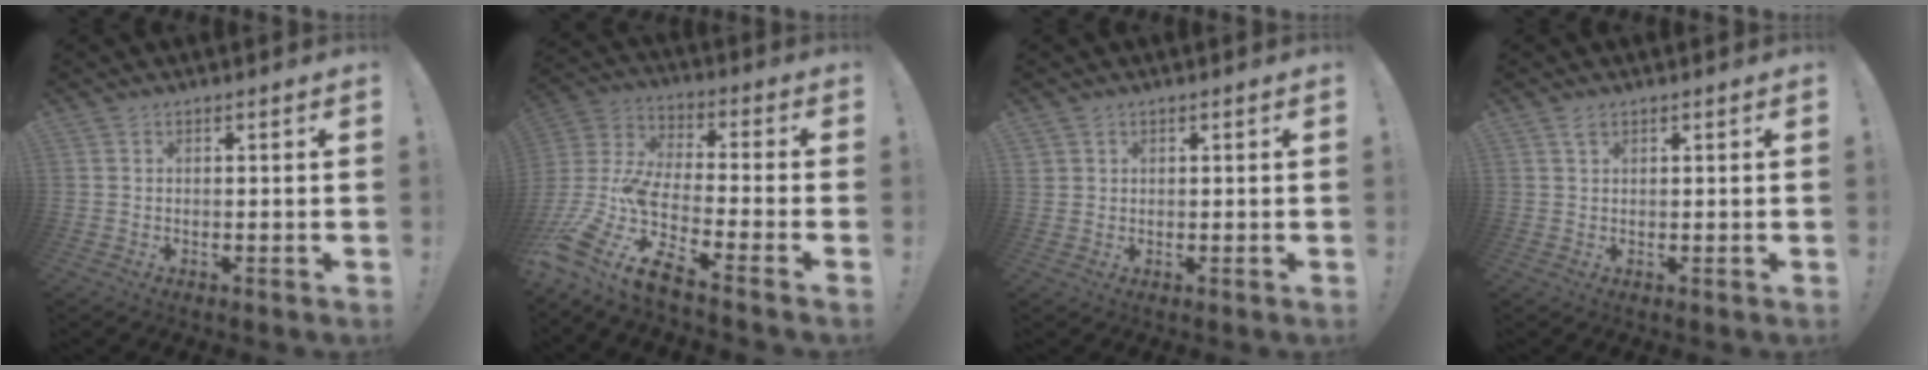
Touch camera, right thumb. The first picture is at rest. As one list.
[{"total": 13.3, "force": [-8.5, 4.6, 9.1], "torque": [-0.193, 0.017, -0.154]}, {"total": 1.3, "force": [0.7, 1.1, 0.2], "torque": [-0.005, -0.001, 0.014]}, {"total": 1.7, "force": [1.1, 0.8, 1.0], "torque": [-0.019, 0.000, 0.020]}]